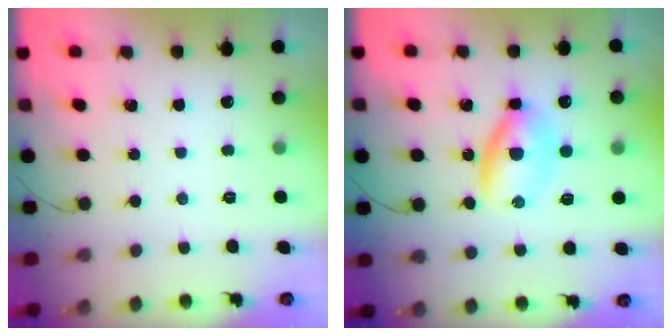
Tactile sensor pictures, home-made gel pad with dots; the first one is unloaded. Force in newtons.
{"total": 5.7, "press": 5.6, "slide": 1.1}